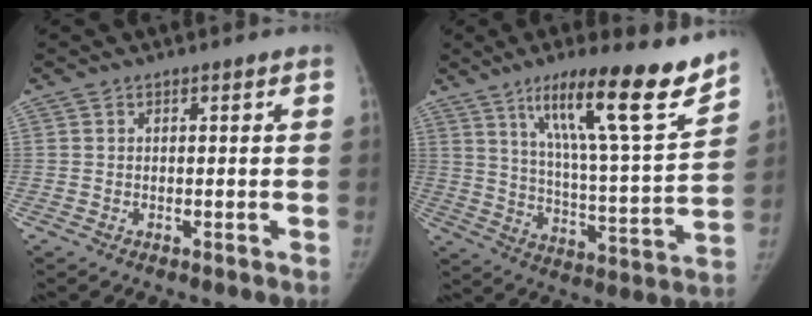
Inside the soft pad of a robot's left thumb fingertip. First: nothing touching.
{"total": 20.4, "force": [13.8, 2.6, 14.9], "torque": [-0.208, -0.070, 0.225]}